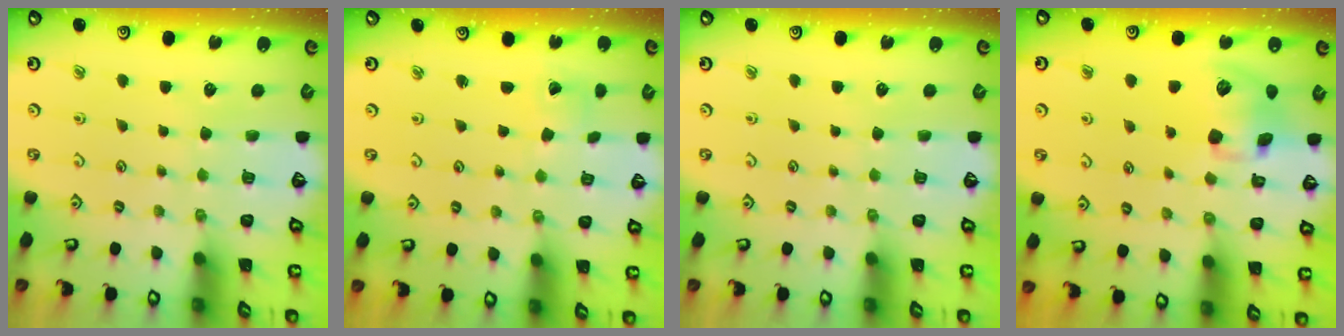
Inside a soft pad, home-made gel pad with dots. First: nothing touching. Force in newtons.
{"total": 0.9, "press": 0.9, "slide": 0.0}
{"total": 0.0}
{"total": 10.8, "press": 10.7, "slide": 1.8}